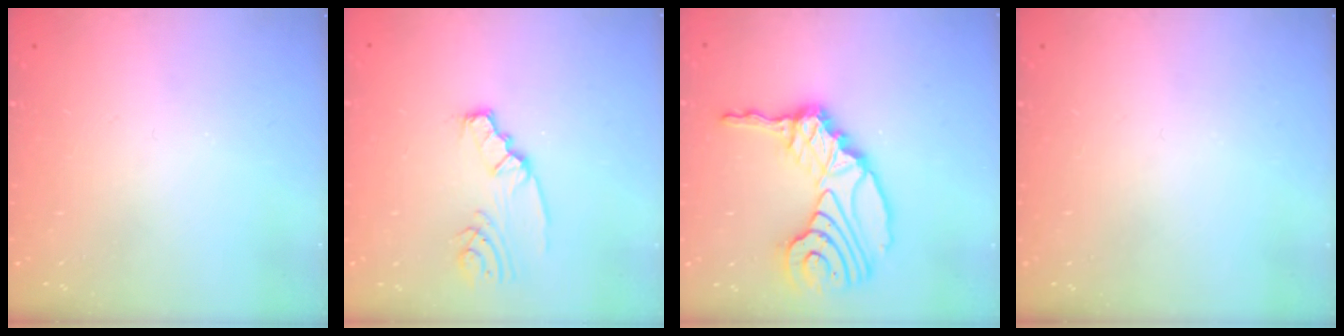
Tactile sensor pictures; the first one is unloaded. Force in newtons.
{"total": 3.5, "press": 3.5, "slide": 0.3}
{"total": 18.1, "press": 17.3, "slide": 5.3}
{"total": 0.0}